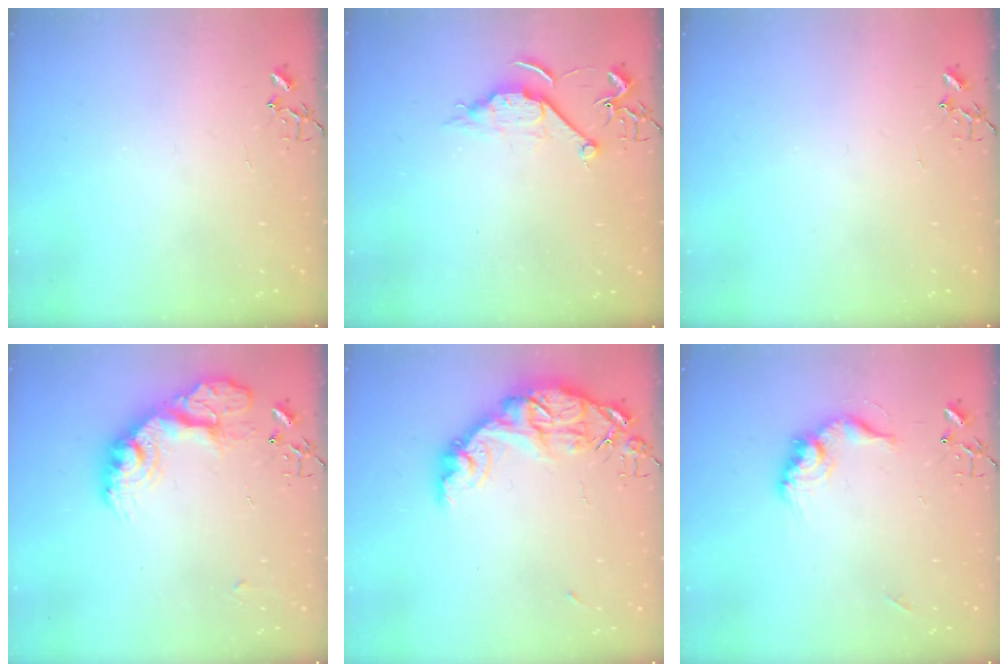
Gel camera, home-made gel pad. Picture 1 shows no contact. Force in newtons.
{"total": 7.7, "press": 7.6, "slide": 0.8}
{"total": 0.0}
{"total": 18.8, "press": 18.7, "slide": 1.6}
{"total": 14.8, "press": 14.7, "slide": 1.2}
{"total": 13.0, "press": 13.0, "slide": 1.0}